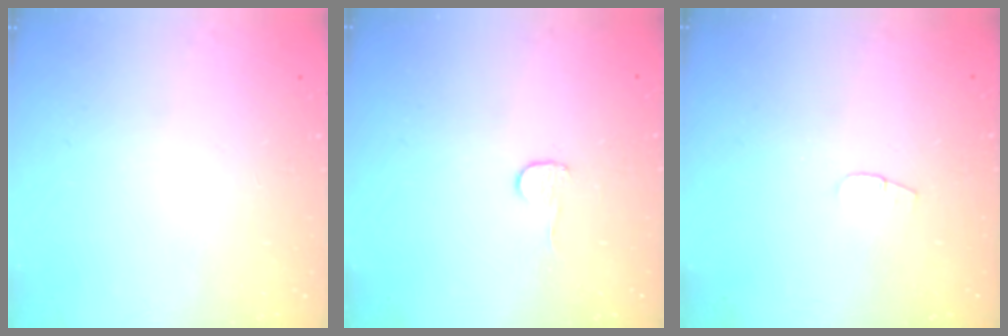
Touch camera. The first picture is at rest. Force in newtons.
{"total": 3.7, "press": 3.6, "slide": 0.3}
{"total": 3.8, "press": 3.8, "slide": 0.4}